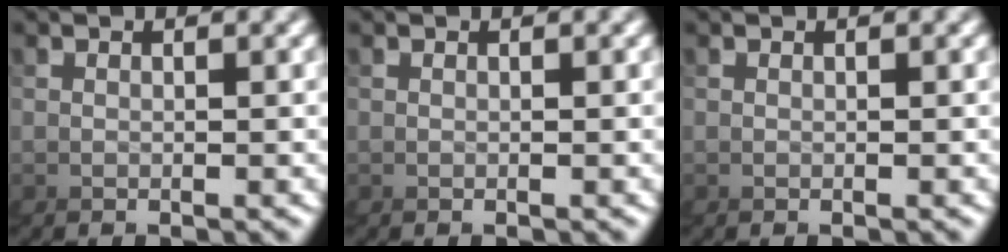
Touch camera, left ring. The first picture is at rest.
{"total": 0.0}
{"total": 0.0}